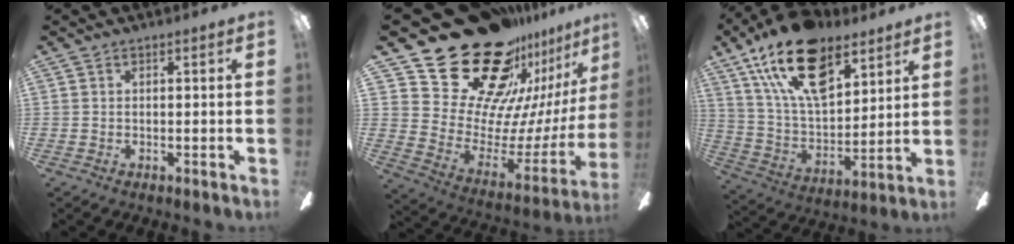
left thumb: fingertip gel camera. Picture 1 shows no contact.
{"total": 30.8, "force": [21.9, 15.8, 14.8], "torque": [-0.213, -0.177, 0.435]}
{"total": 22.1, "force": [12.8, 11.6, 13.8], "torque": [-0.254, -0.061, 0.225]}